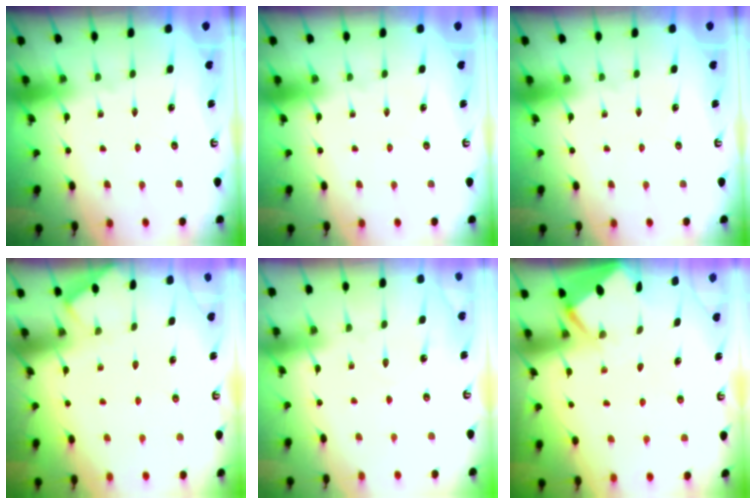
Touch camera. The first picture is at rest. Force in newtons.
{"total": 0.0}
{"total": 0.0}
{"total": 3.0, "press": 2.9, "slide": 0.5}
{"total": 3.7, "press": 3.7, "slide": 0.4}
{"total": 2.9, "press": 2.8, "slide": 0.3}